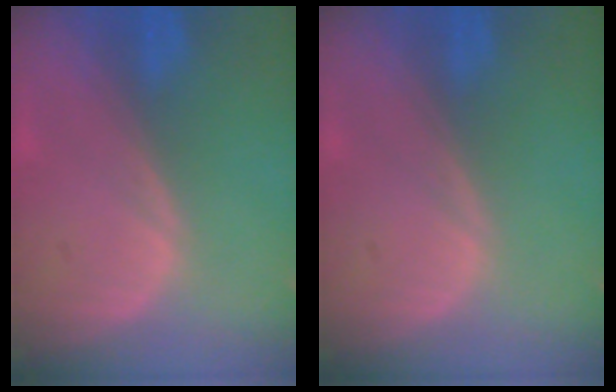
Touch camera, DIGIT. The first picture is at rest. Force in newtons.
{"total": 0.0}